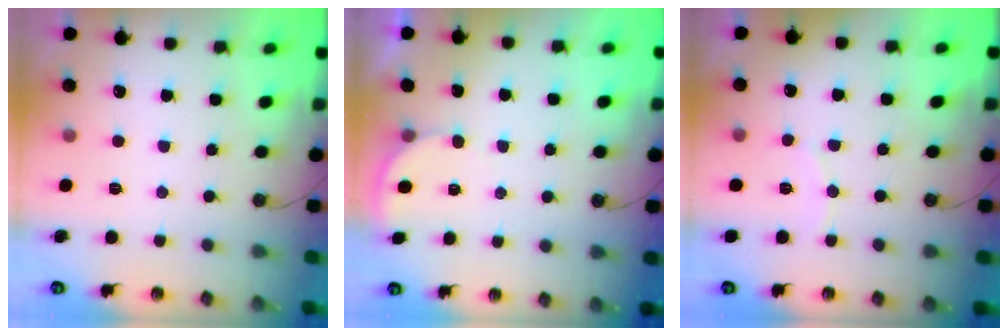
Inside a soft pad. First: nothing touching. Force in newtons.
{"total": 2.5, "press": 2.5, "slide": 0.3}
{"total": 4.7, "press": 4.7, "slide": 0.5}